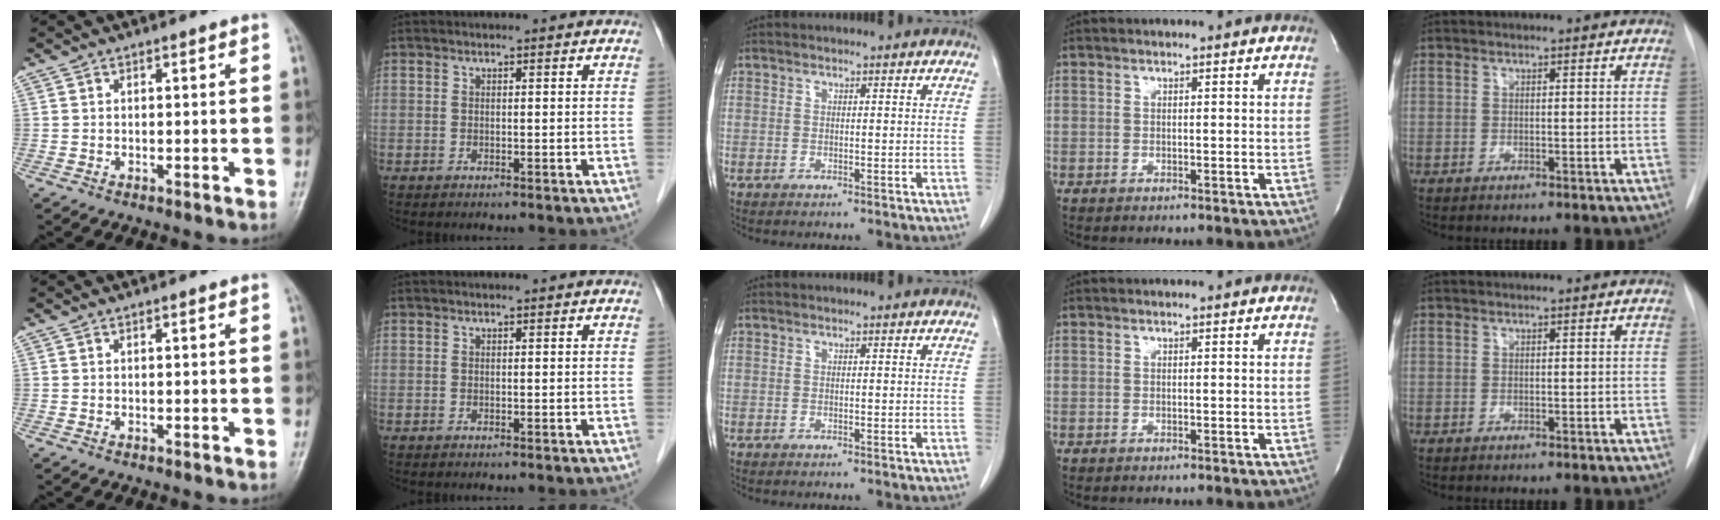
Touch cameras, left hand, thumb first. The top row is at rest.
{}